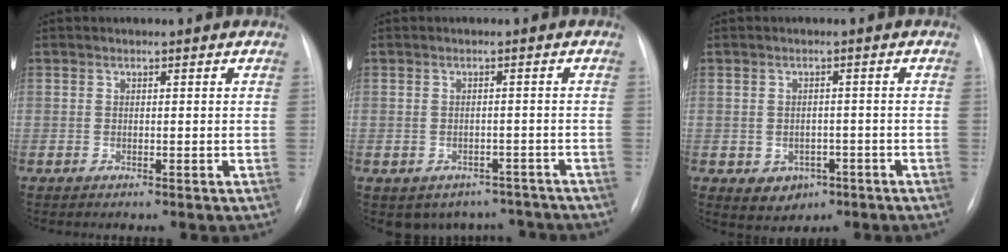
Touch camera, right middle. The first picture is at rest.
{"total": 6.4, "force": [-5.2, 3.7, 0.6], "torque": [0.011, 0.021, -0.060]}
{"total": 4.1, "force": [-1.7, 3.3, 1.8], "torque": [-0.022, 0.007, -0.008]}